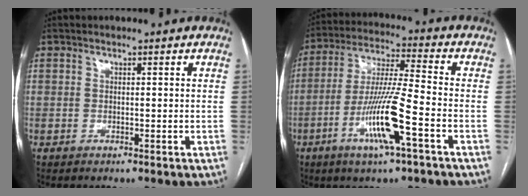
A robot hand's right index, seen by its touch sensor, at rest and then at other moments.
{"total": 12.6, "force": [-5.0, 0.1, 11.6], "torque": [-0.229, -0.010, -0.095]}